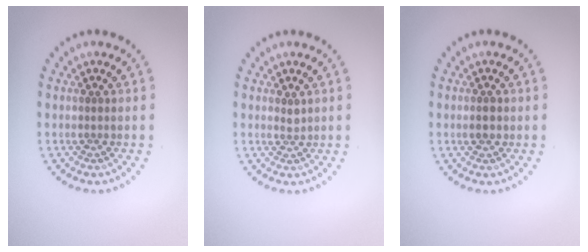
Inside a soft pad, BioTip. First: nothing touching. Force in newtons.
{"total": 0.8, "press": 0.5, "slide": 0.6}
{"total": 1.2, "press": 1.2, "slide": 0.1}